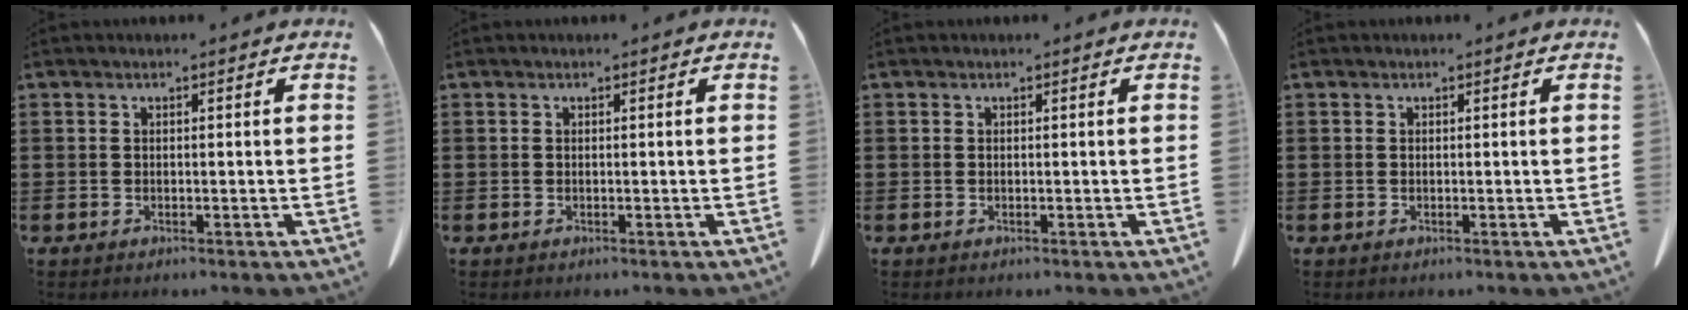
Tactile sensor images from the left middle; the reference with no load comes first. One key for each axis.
{"total": 0.0}
{"total": 0.0}
{"total": 0.0}